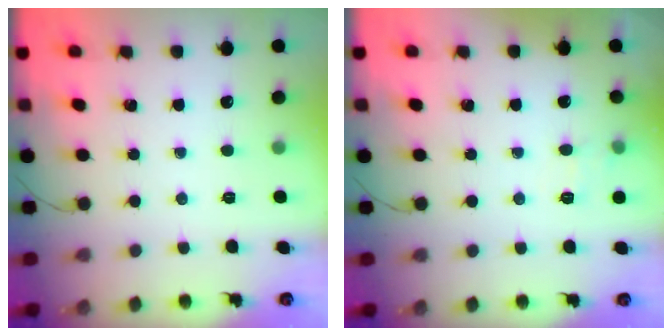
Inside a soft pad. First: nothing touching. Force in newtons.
{"total": 3.5, "press": 3.1, "slide": 1.6}